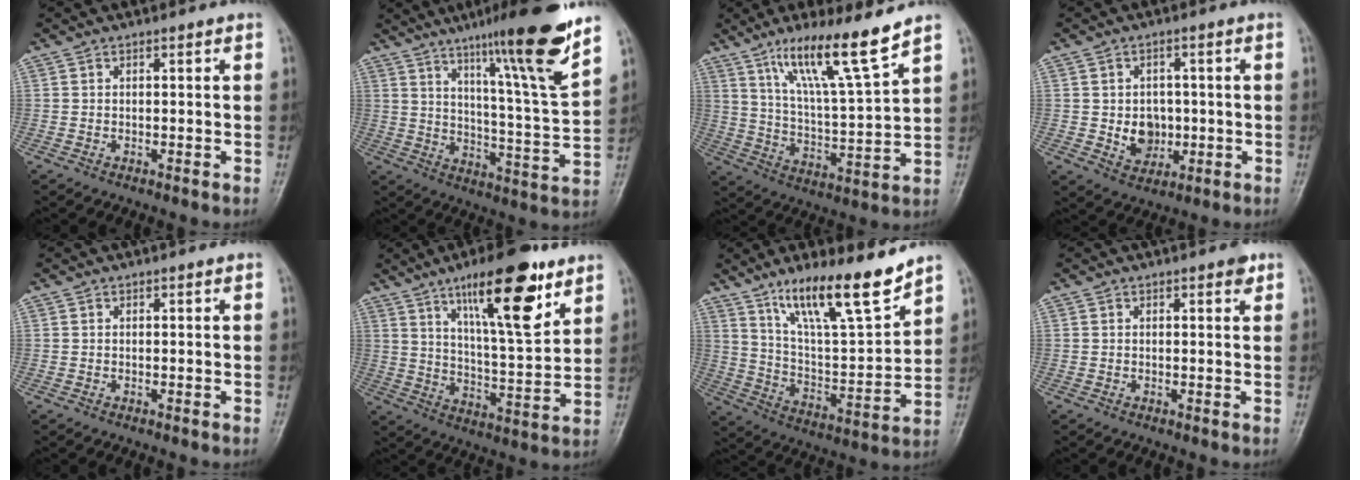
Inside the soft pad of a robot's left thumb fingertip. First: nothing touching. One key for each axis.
{"total": 18.7, "fx": 12.5, "fy": 0.5, "fz": 13.9, "tx": -0.193, "ty": -0.068, "tz": 0.192}
{"total": 13.9, "fx": 9.6, "fy": 0.8, "fz": 10.1, "tx": -0.175, "ty": -0.058, "tz": 0.177}
{"total": 6.3, "fx": -0.4, "fy": 5.2, "fz": 3.5, "tx": -0.024, "ty": 0.002, "tz": 0.001}
{"total": 0.0}
{"total": 17.8, "fx": 10.2, "fy": 4.8, "fz": 13.8, "tx": -0.194, "ty": -0.053, "tz": 0.170}
{"total": 16.9, "fx": 12.1, "fy": 3.3, "fz": 11.3, "tx": -0.169, "ty": -0.073, "tz": 0.221}
{"total": 1.5, "fx": 0.9, "fy": 0.7, "fz": 1.0, "tx": -0.007, "ty": -0.002, "tz": 0.008}